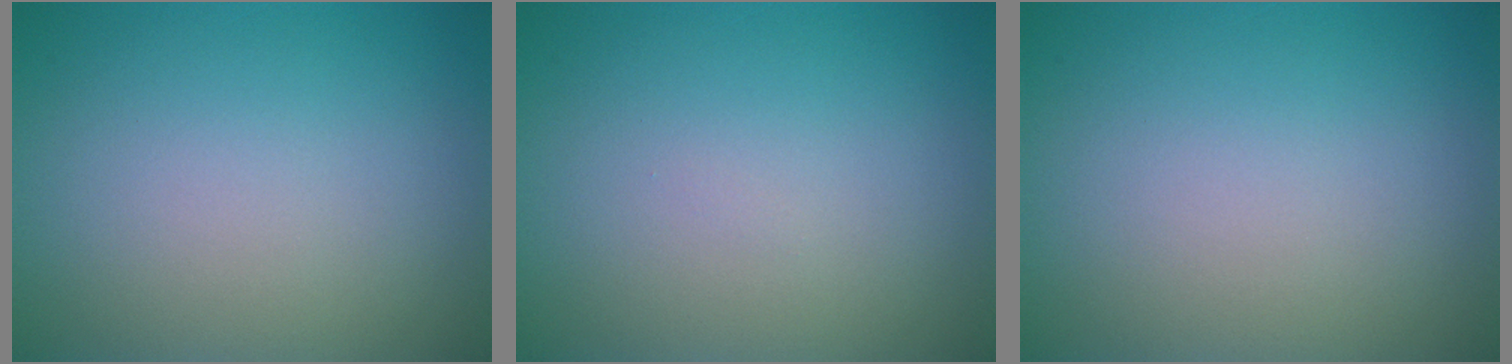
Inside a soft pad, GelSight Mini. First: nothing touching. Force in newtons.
{"total": 0.0}
{"total": 0.0}